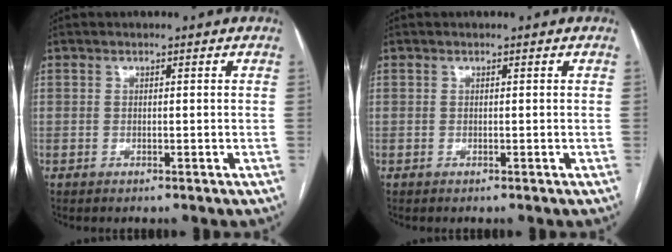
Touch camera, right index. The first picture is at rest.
{"total": 0.0}